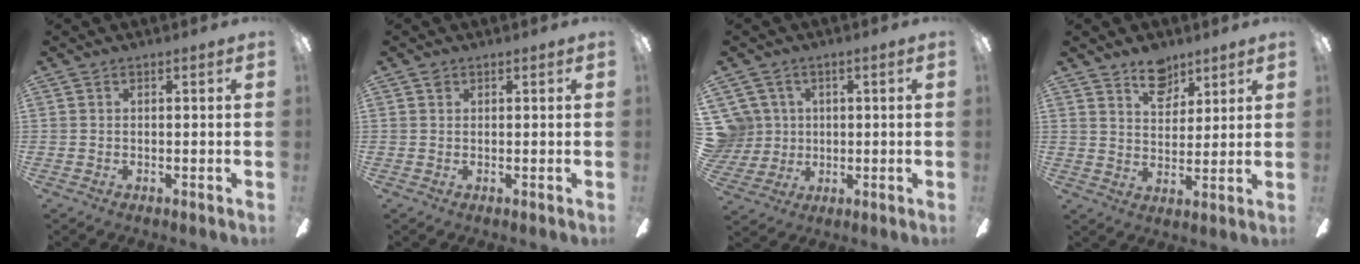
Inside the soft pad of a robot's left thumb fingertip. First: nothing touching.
{"total": 0.7, "force": [0.5, 0.5, 0.2], "torque": [-0.004, 0.003, 0.009]}
{"total": 7.8, "force": [2.2, 7.5, 0.9], "torque": [-0.047, -0.002, 0.048]}
{"total": 8.0, "force": [5.8, 4.7, 2.8], "torque": [-0.025, -0.028, 0.103]}